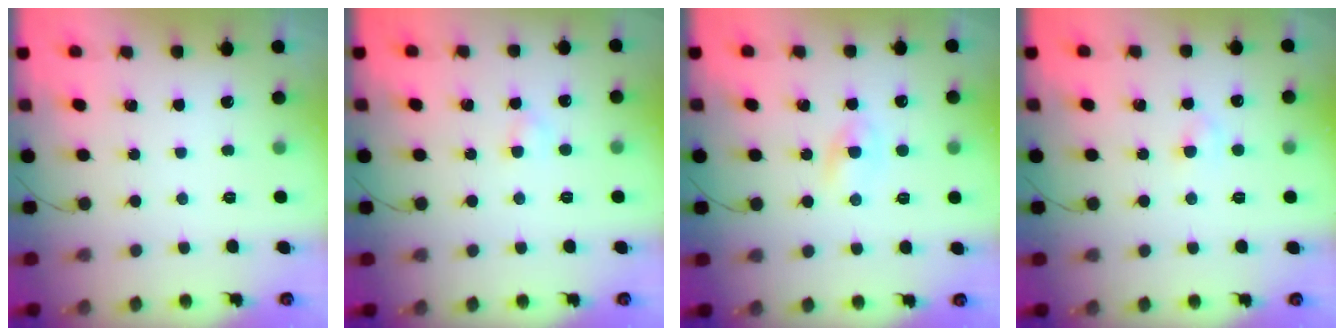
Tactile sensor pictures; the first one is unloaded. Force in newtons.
{"total": 2.6, "press": 2.3, "slide": 1.0}
{"total": 2.2, "press": 2.0, "slide": 0.9}
{"total": 2.0, "press": 1.8, "slide": 0.9}